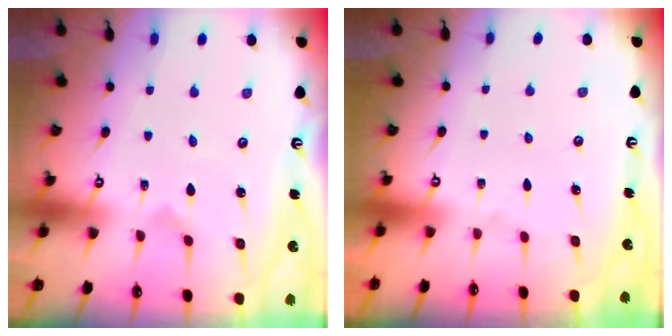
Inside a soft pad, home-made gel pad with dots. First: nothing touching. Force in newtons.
{"total": 0.0}